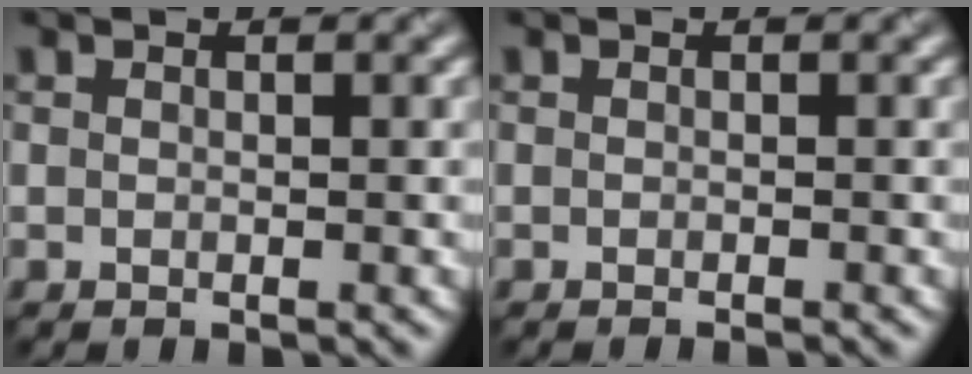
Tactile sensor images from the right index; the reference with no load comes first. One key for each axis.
{"total": 0.8, "fx": -0.6, "fy": 0.2, "fz": 0.5, "tx": 0.001, "ty": -0.004, "tz": -0.009}